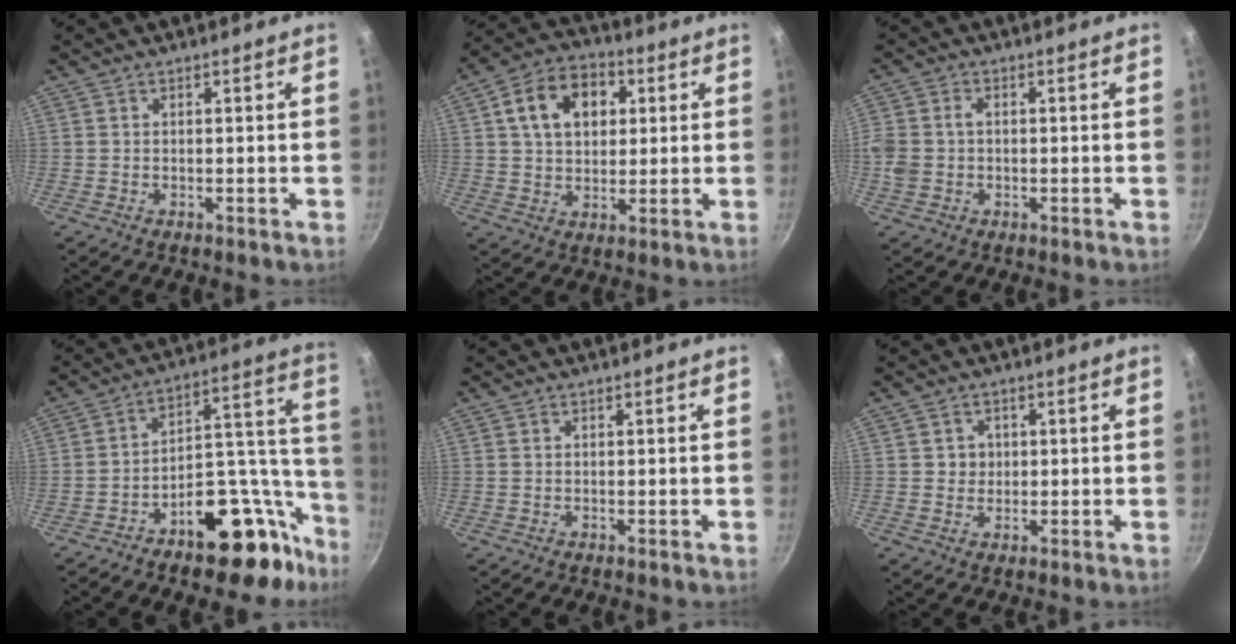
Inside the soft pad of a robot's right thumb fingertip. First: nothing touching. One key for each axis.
{"total": 13.1, "fx": 3.7, "fy": 9.4, "fz": 8.4, "tx": -0.116, "ty": 0.013, "tz": 0.049}
{"total": 4.8, "fx": -0.2, "fy": 3.8, "fz": 3.0, "tx": -0.064, "ty": 0.005, "tz": -0.009}
{"total": 20.8, "fx": -12.9, "fy": 10.3, "fz": 12.6, "tx": -0.096, "ty": 0.125, "tz": -0.185}
{"total": 0.0}
{"total": 2.5, "fx": 0.4, "fy": 2.4, "fz": 0.6, "tx": 0.007, "ty": 0.002, "tz": 0.003}